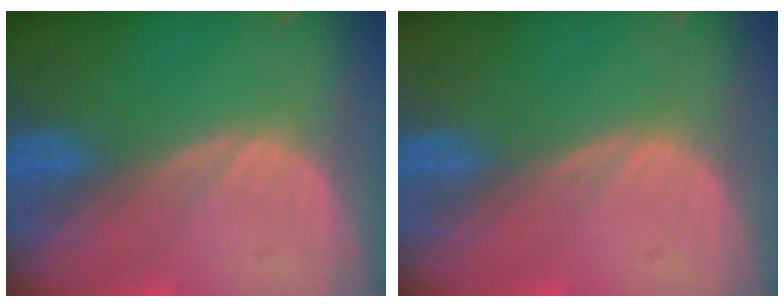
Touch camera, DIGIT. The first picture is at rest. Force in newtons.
{"total": 0.0}